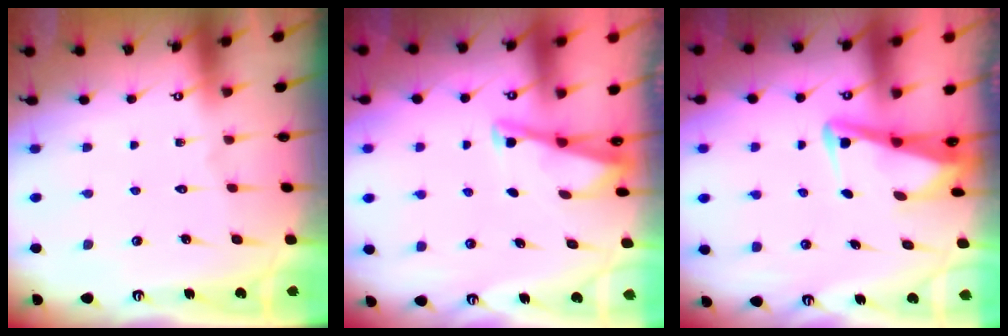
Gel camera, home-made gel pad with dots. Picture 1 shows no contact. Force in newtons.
{"total": 2.9, "press": 2.9, "slide": 0.2}
{"total": 3.3, "press": 3.2, "slide": 0.8}